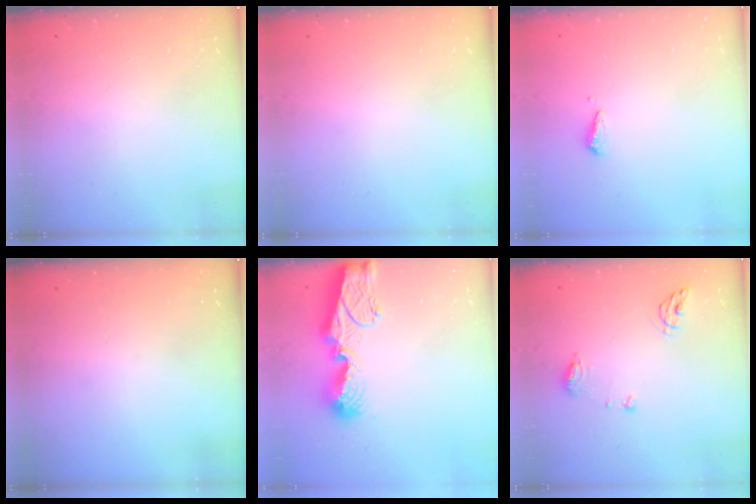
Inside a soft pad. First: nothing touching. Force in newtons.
{"total": 0.0}
{"total": 3.0, "press": 3.0, "slide": 0.2}
{"total": 0.0}
{"total": 12.9, "press": 12.9, "slide": 1.4}
{"total": 7.2, "press": 7.2, "slide": 0.8}